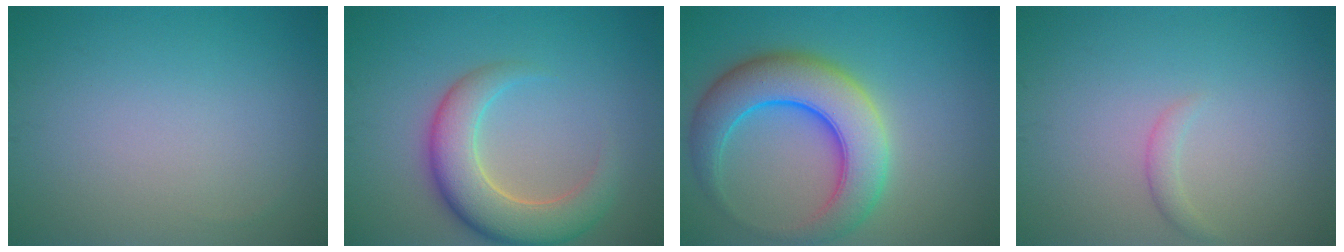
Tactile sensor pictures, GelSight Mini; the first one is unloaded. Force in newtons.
{"total": 6.5, "press": 6.5, "slide": 0.5}
{"total": 8.4, "press": 8.4, "slide": 0.4}
{"total": 1.0, "press": 1.0, "slide": 0.1}